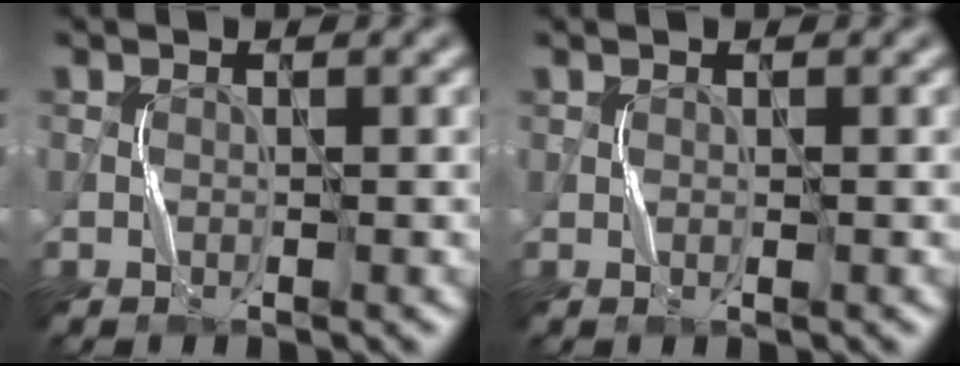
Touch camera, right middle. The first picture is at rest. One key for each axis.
{"total": 0.0}